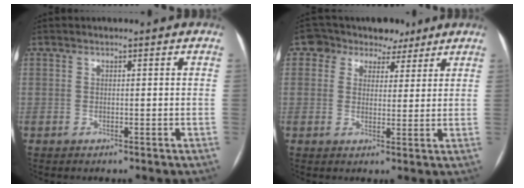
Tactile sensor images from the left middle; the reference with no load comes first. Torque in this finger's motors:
{"motor_torque": [0.12, -0.12, -0.03, -0.01]}